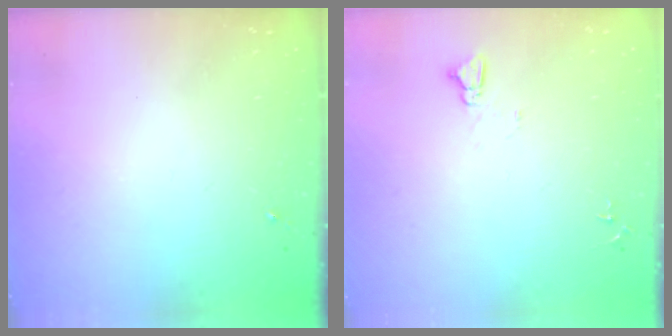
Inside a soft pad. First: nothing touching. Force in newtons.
{"total": 3.6, "press": 3.5, "slide": 0.3}